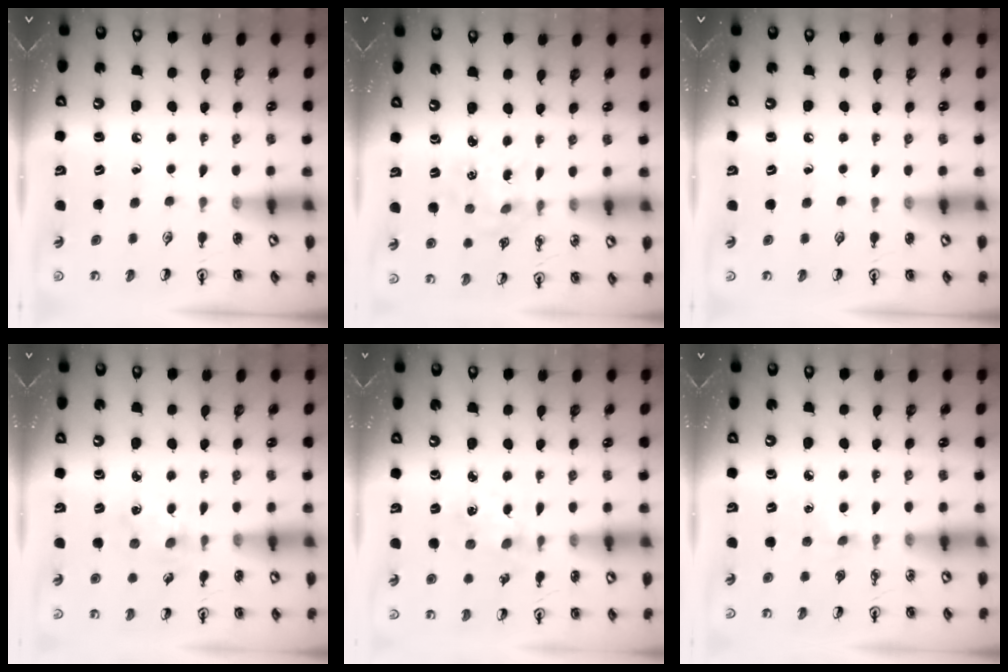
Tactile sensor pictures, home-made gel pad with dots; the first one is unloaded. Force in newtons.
{"total": 4.2, "press": 4.2, "slide": 0.4}
{"total": 0.0}
{"total": 2.5, "press": 2.4, "slide": 0.4}
{"total": 2.0, "press": 1.9, "slide": 0.4}
{"total": 2.7, "press": 2.7, "slide": 0.4}